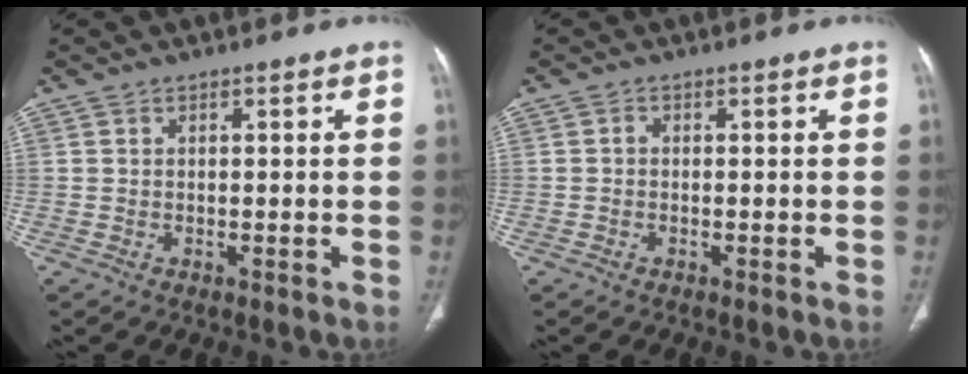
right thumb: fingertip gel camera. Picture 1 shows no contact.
{"total": 0.6, "force": [-0.1, 0.4, 0.4], "torque": [-0.005, 0.002, -0.007]}